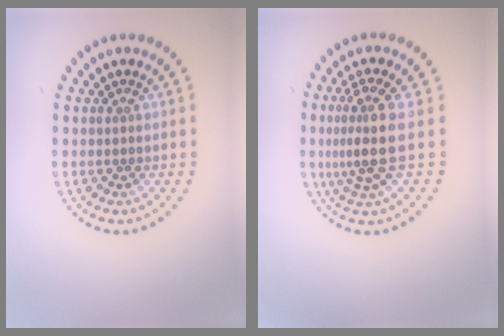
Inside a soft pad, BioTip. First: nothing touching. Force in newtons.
{"total": 3.8, "press": 2.9, "slide": 2.4}